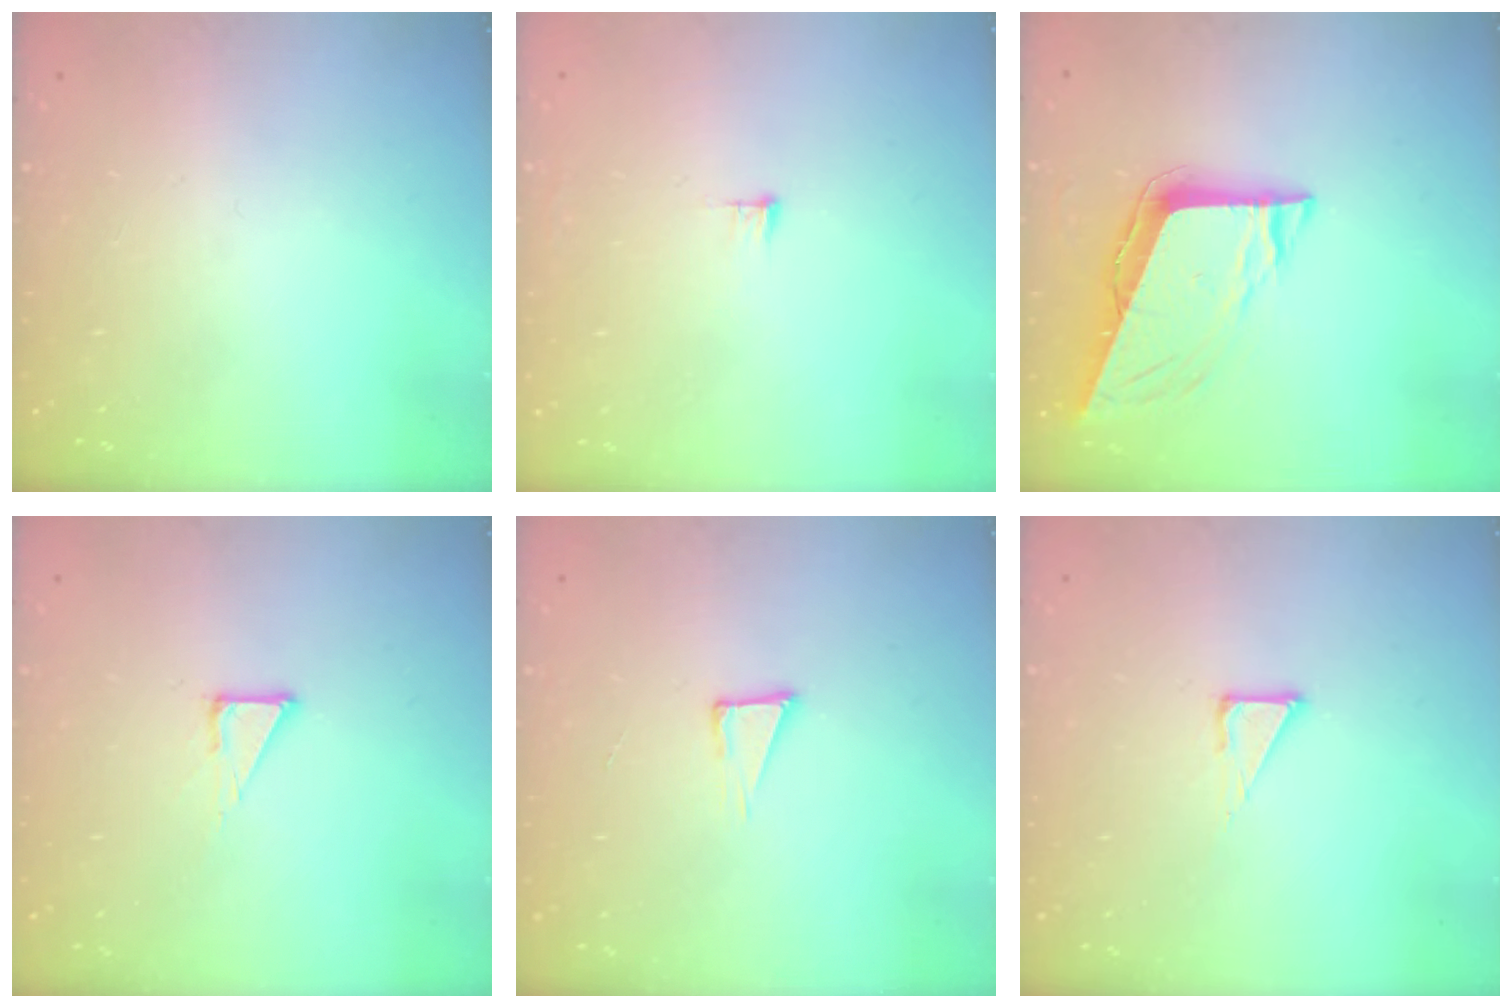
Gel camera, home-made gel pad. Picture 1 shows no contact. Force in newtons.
{"total": 5.2, "press": 5.0, "slide": 1.3}
{"total": 10.4, "press": 9.8, "slide": 3.5}
{"total": 1.9, "press": 1.9, "slide": 0.1}
{"total": 4.6, "press": 3.4, "slide": 3.2}
{"total": 3.6, "press": 3.6, "slide": 0.3}